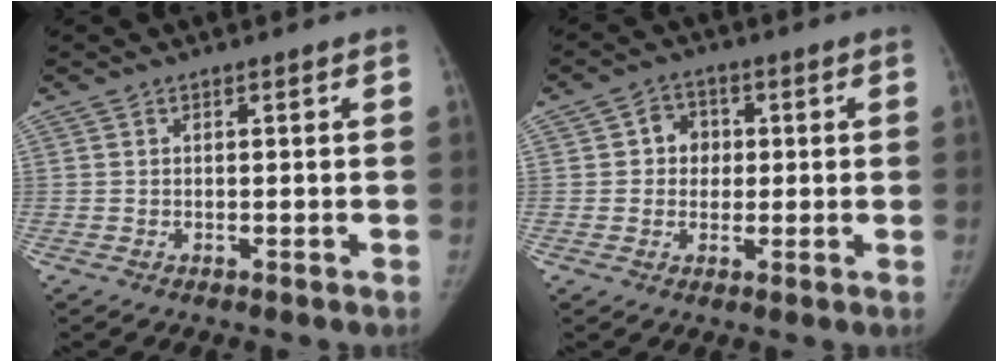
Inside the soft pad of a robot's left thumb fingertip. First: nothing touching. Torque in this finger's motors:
{"motor_torque": [-0.21, 0.30, 0.34, 0.23, -0.02]}